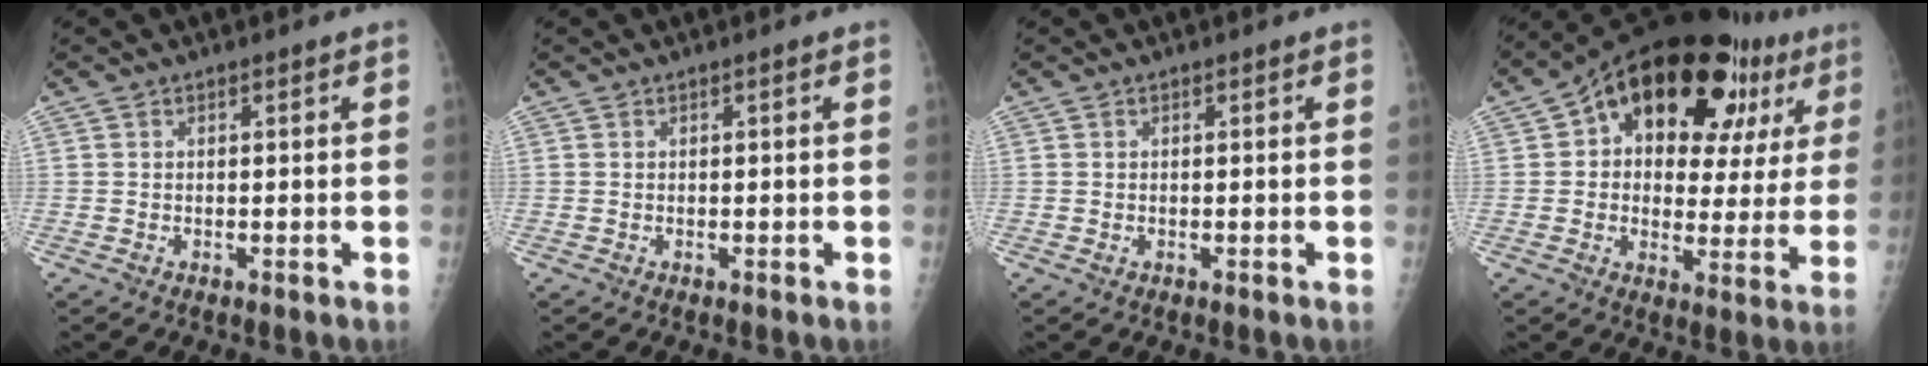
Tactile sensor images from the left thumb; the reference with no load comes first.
{"total": 0.0}
{"total": 0.6, "force": [0.0, 0.5, 0.3], "torque": [-0.004, 0.000, 0.000]}
{"total": 23.4, "force": [9.8, 13.2, 16.6], "torque": [-0.190, 0.021, 0.140]}